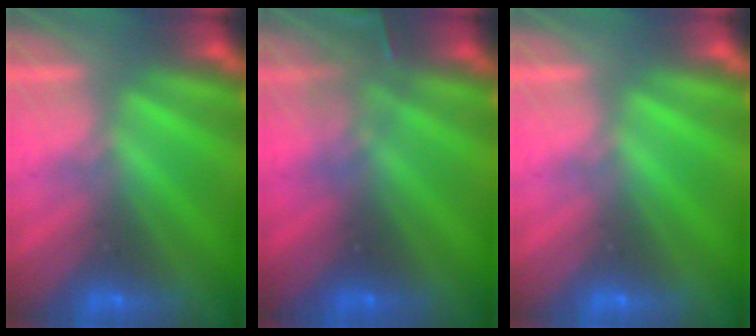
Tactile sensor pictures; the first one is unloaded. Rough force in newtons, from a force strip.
{"total": 3.0}
{"total": 0.0}